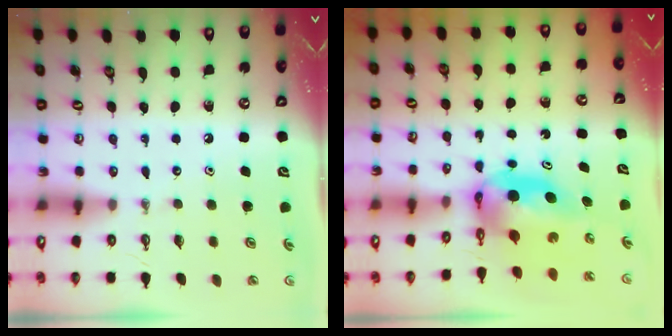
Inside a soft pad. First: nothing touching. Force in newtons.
{"total": 6.0, "press": 5.9, "slide": 1.1}